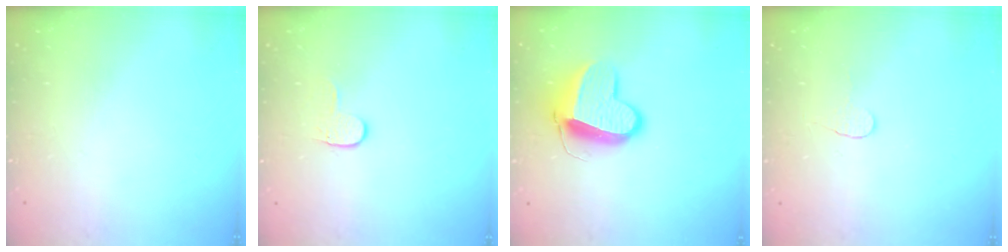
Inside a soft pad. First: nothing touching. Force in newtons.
{"total": 4.0, "press": 4.0, "slide": 0.5}
{"total": 13.4, "press": 13.3, "slide": 1.3}
{"total": 3.9, "press": 3.9, "slide": 0.4}